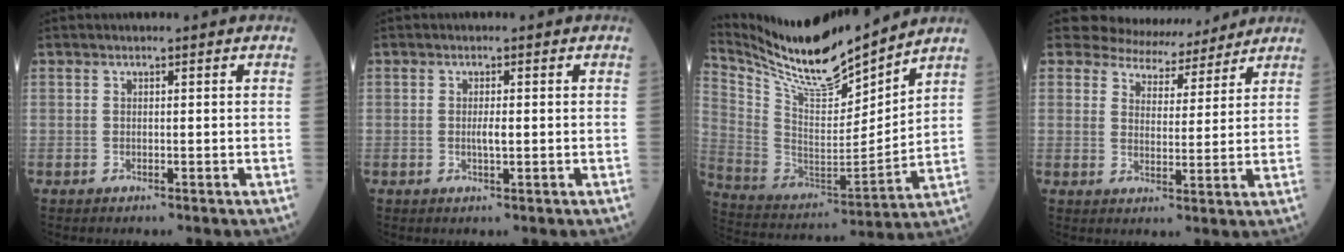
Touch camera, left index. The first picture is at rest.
{"total": 1.6, "force": [-0.1, 0.2, 1.6], "torque": [-0.031, -0.001, -0.001]}
{"total": 17.3, "force": [15.8, 1.3, 6.9], "torque": [-0.153, -0.009, 0.293]}
{"total": 8.6, "force": [8.0, 2.9, 0.7], "torque": [-0.009, 0.005, 0.111]}